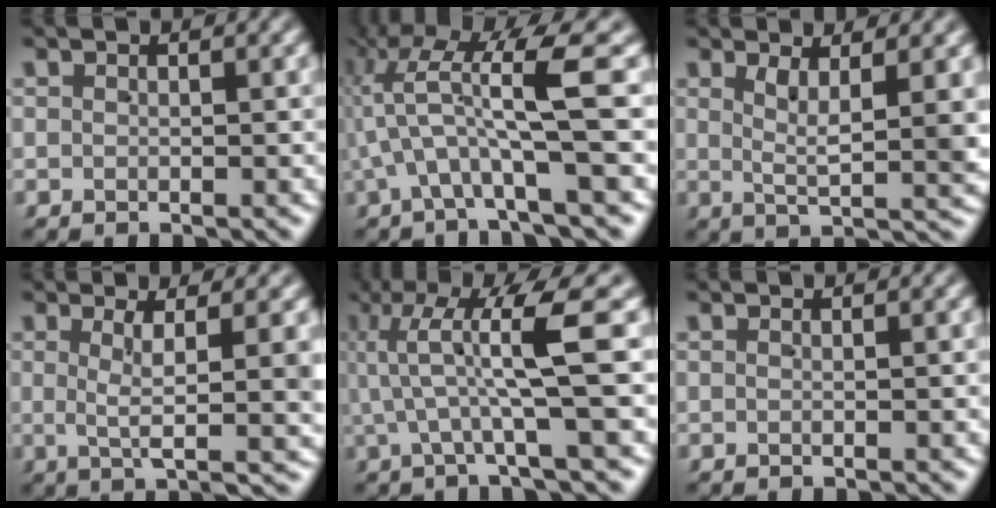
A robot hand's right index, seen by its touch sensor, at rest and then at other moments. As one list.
[{"total": 8.8, "force": [2.2, 4.1, 7.5], "torque": [-0.135, 0.019, 0.026]}, {"total": 4.2, "force": [1.4, 0.2, 3.9], "torque": [-0.058, -0.004, 0.025]}, {"total": 4.7, "force": [1.1, 0.2, 4.5], "torque": [-0.067, -0.006, 0.025]}, {"total": 8.3, "force": [2.7, 2.8, 7.3], "torque": [-0.122, 0.029, 0.030]}, {"total": 0.0}]